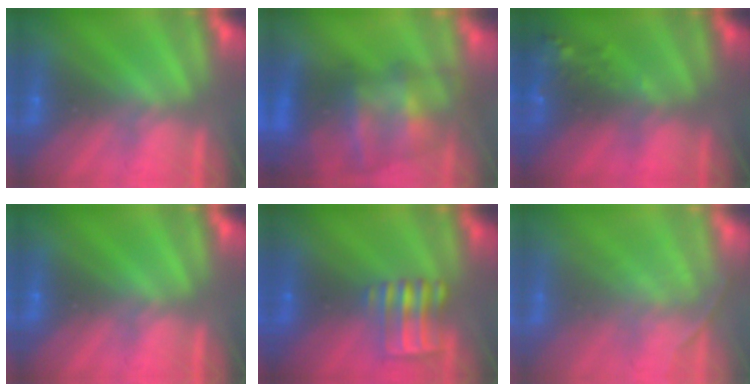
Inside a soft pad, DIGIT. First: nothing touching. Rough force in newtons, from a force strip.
{"total": 7.3}
{"total": 7.6}
{"total": 0.0}
{"total": 8.5}
{"total": 1.8}